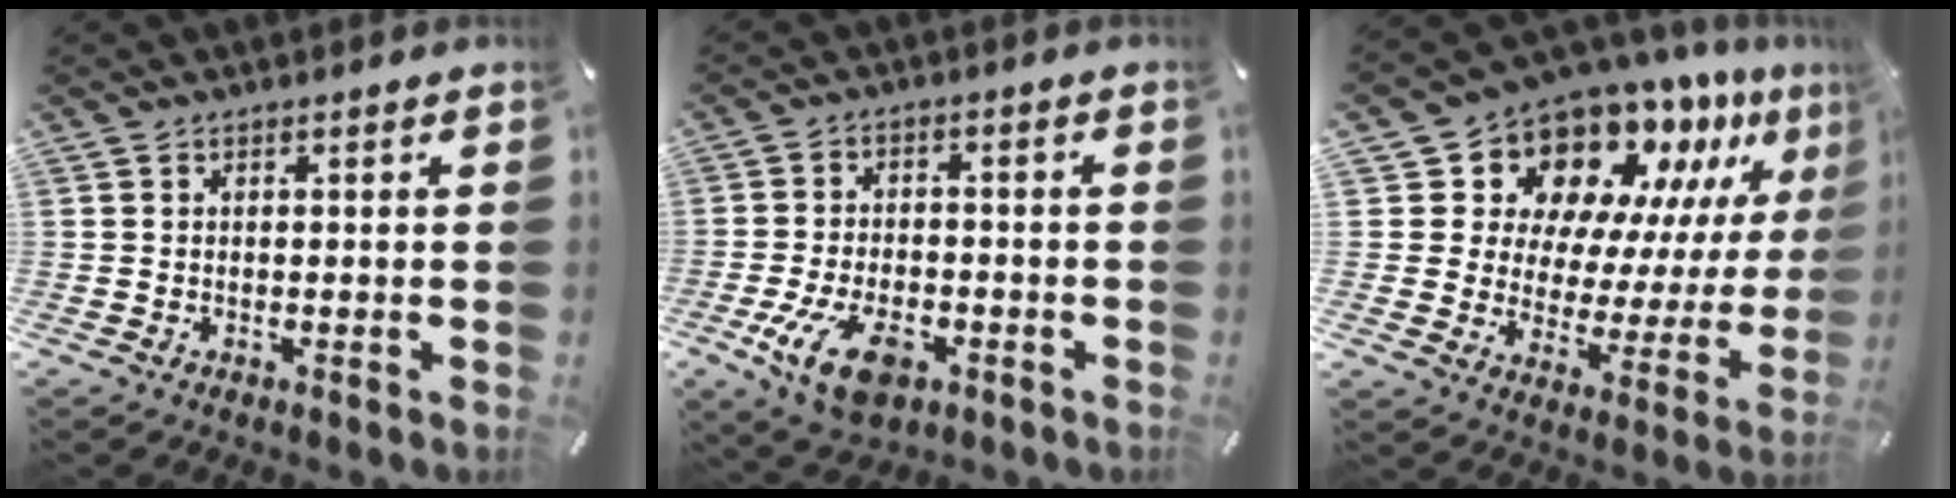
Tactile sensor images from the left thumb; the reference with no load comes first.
{"total": 11.0, "force": [-4.7, 6.3, 7.7], "torque": [-0.157, 0.007, -0.084]}
{"total": 13.8, "force": [11.3, 7.3, 3.1], "torque": [-0.062, -0.118, 0.193]}